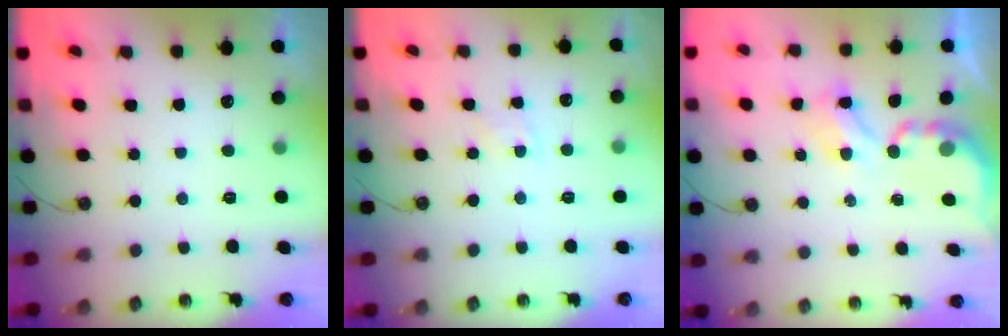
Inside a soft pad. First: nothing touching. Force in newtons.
{"total": 3.9, "press": 3.8, "slide": 0.5}
{"total": 3.9, "press": 3.9, "slide": 0.2}